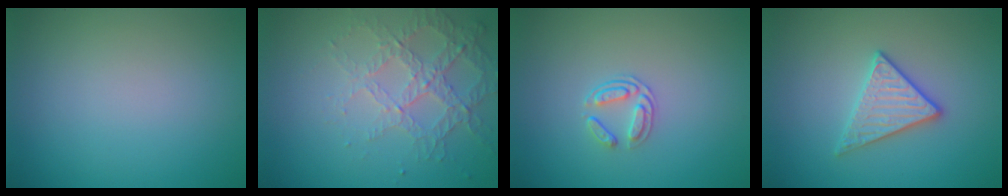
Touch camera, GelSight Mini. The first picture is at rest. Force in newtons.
{"total": 4.3, "press": 3.0, "slide": 3.0}
{"total": 1.7, "press": 1.3, "slide": 1.1}
{"total": 2.8, "press": 2.7, "slide": 0.6}